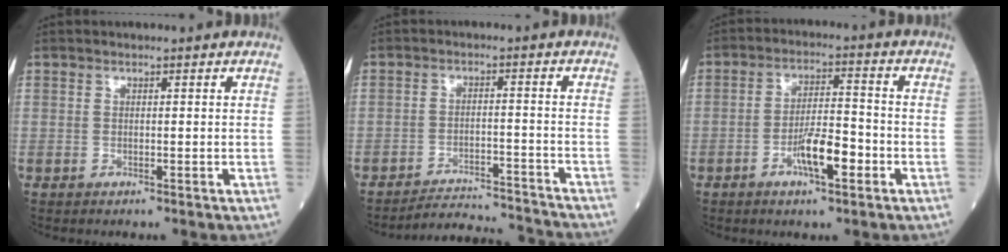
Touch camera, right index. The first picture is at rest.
{"total": 10.0, "force": [-9.9, -0.9, 0.1], "torque": [-0.004, 0.008, -0.149]}
{"total": 6.9, "force": [-3.0, 1.5, 6.0], "torque": [-0.113, 0.005, -0.052]}